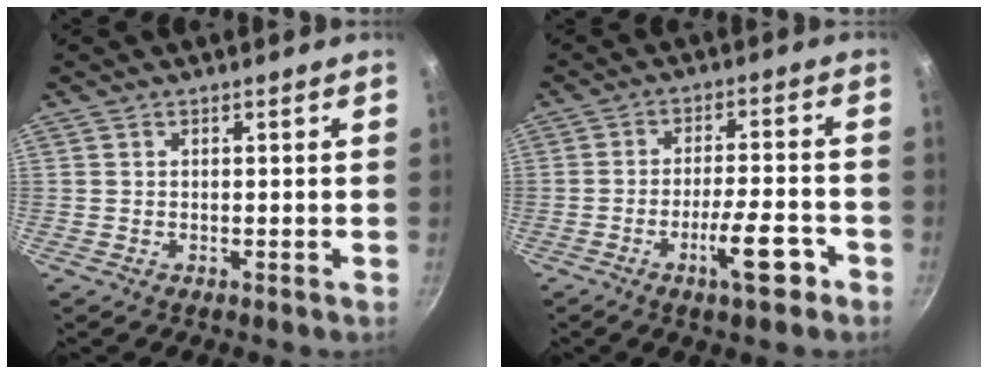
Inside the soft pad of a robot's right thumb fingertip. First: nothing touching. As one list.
[{"total": 8.8, "force": [-4.4, 2.3, 7.2], "torque": [-0.102, 0.029, -0.069]}]